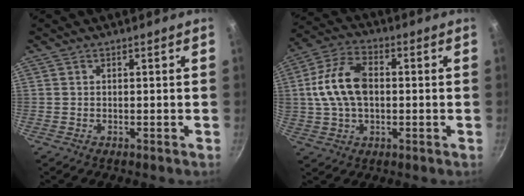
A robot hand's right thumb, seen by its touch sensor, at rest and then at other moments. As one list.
[{"total": 13.1, "force": [0.9, 8.0, 10.2], "torque": [-0.188, 0.024, 0.008]}]